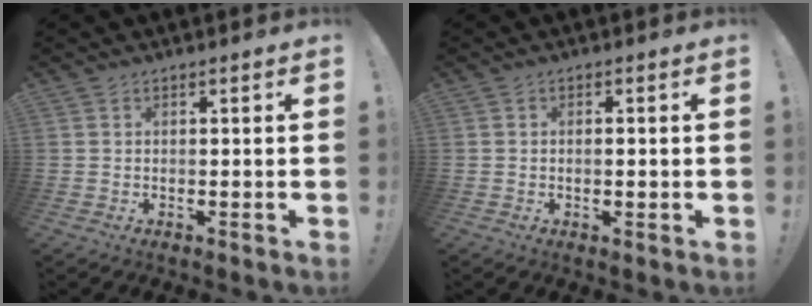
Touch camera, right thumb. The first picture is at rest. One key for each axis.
{"total": 1.3, "fx": -0.4, "fy": 0.4, "fz": 1.2, "tx": -0.020, "ty": 0.002, "tz": -0.008}